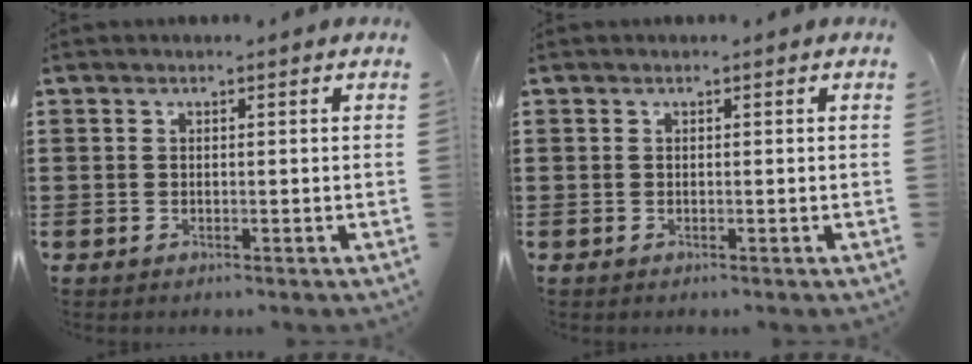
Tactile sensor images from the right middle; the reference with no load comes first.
{"total": 0.0}